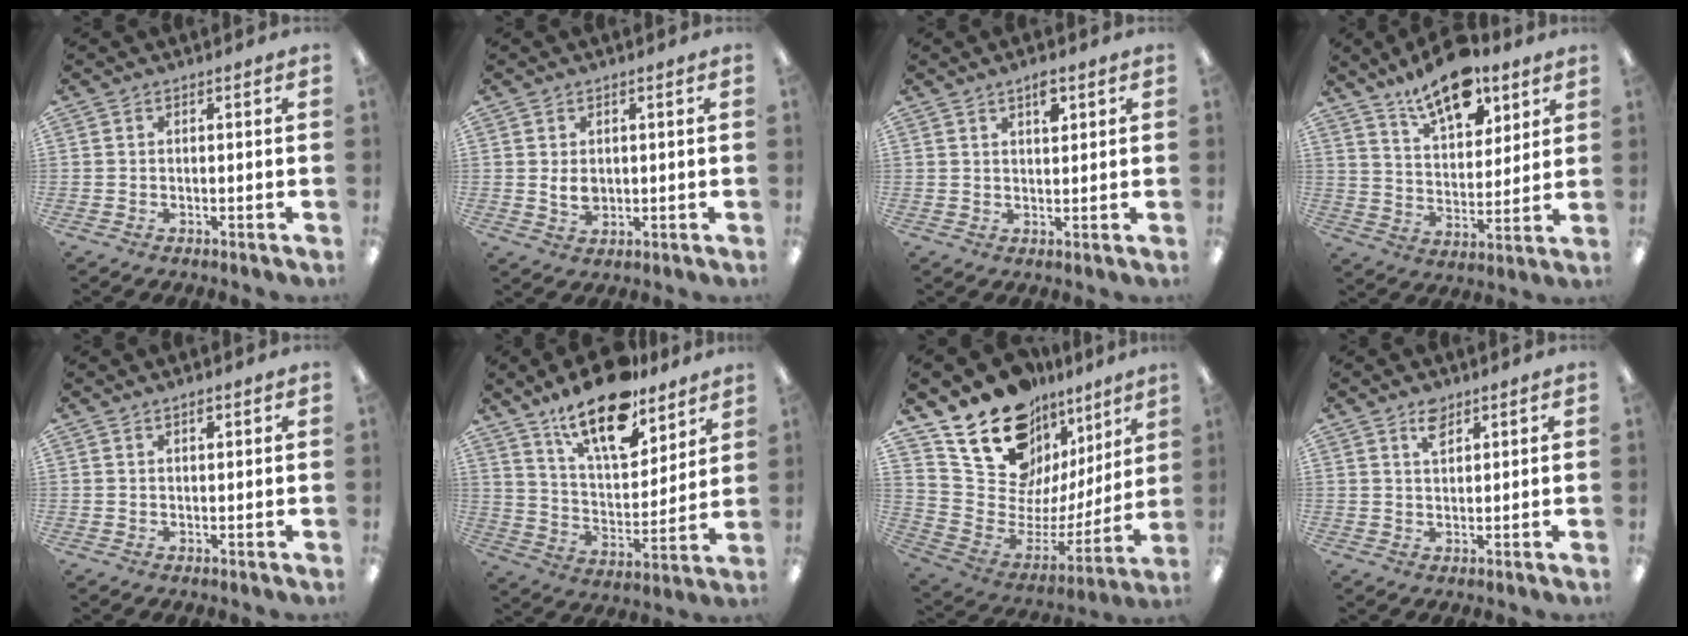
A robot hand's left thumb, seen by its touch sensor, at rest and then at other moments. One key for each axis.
{"total": 3.4, "fx": 0.6, "fy": 2.4, "fz": 2.3, "tx": -0.045, "ty": -0.002, "tz": 0.008}
{"total": 4.1, "fx": 2.5, "fy": 1.8, "fz": 2.6, "tx": -0.025, "ty": -0.008, "tz": 0.037}
{"total": 14.9, "fx": 10.8, "fy": 6.6, "fz": 7.8, "tx": -0.124, "ty": -0.056, "tz": 0.190}
{"total": 1.7, "fx": 1.3, "fy": 0.6, "fz": 0.9, "tx": -0.012, "ty": -0.002, "tz": 0.021}
{"total": 18.8, "fx": 13.8, "fy": 7.4, "fz": 10.4, "tx": -0.172, "ty": -0.078, "tz": 0.236}
{"total": 18.3, "fx": 13.7, "fy": 10.3, "fz": 6.4, "tx": -0.109, "ty": -0.117, "tz": 0.260}
{"total": 4.0, "fx": 2.7, "fy": 2.1, "fz": 2.2, "tx": -0.033, "ty": -0.005, "tz": 0.047}